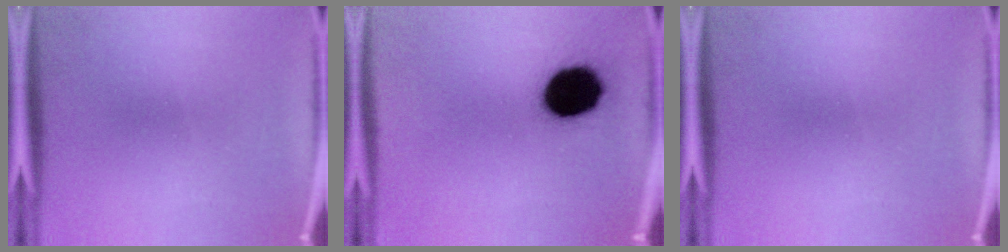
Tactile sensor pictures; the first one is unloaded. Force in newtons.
{"total": 15.9}
{"total": 0.0}